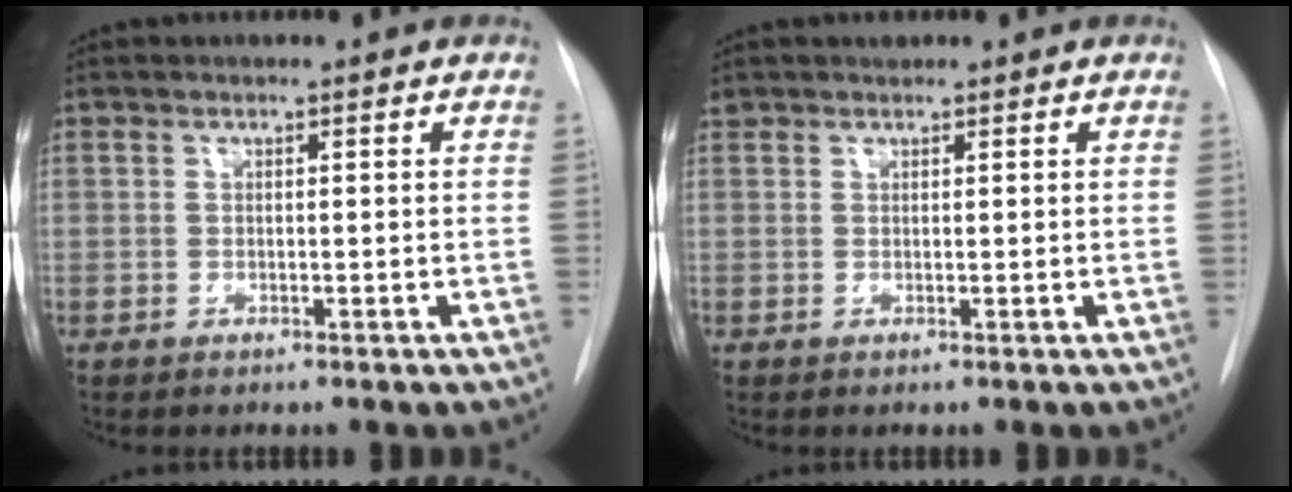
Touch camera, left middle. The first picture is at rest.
{"total": 1.1, "force": [1.0, 0.5, 0.1], "torque": [-0.008, 0.013, 0.018]}